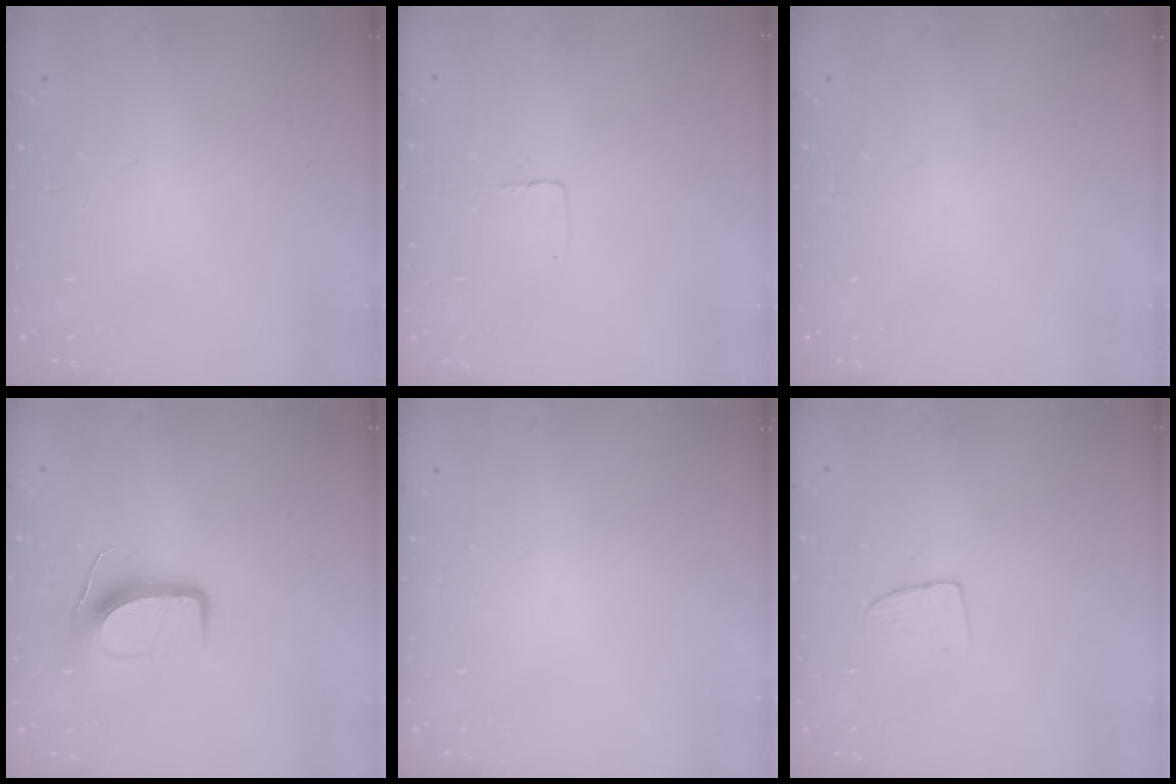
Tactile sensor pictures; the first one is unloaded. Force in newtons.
{"total": 2.5, "press": 2.5, "slide": 0.1}
{"total": 0.0}
{"total": 9.9, "press": 9.9, "slide": 0.2}
{"total": 0.0}
{"total": 4.9, "press": 4.9, "slide": 0.4}